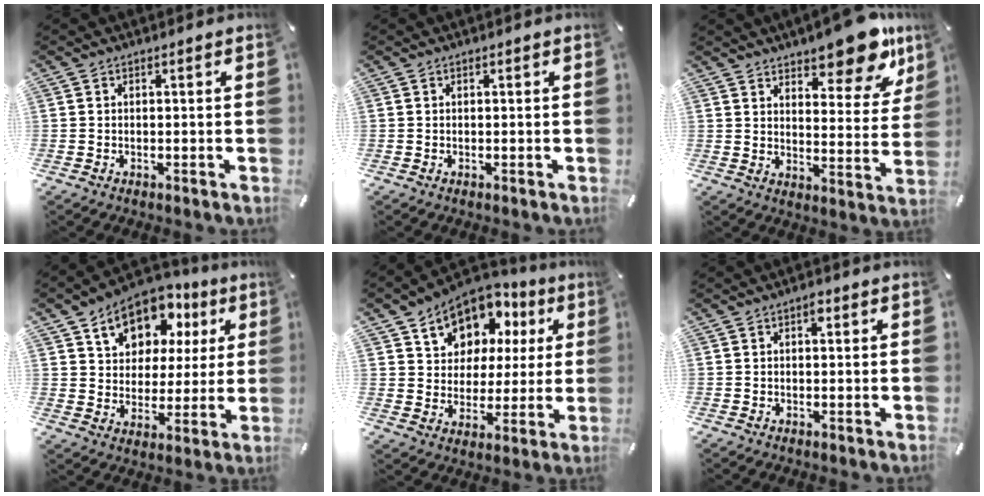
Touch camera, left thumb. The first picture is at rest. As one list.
[{"total": 0.0}, {"total": 15.2, "force": [12.0, 5.5, 7.5], "torque": [-0.085, -0.096, 0.200]}, {"total": 12.7, "force": [6.6, 9.5, 5.1], "torque": [-0.087, -0.034, 0.120]}, {"total": 10.9, "force": [6.2, 8.7, 2.3], "torque": [-0.047, -0.051, 0.115]}, {"total": 1.7, "force": [0.5, 0.9, 1.4], "torque": [-0.013, 0.000, 0.004]}]